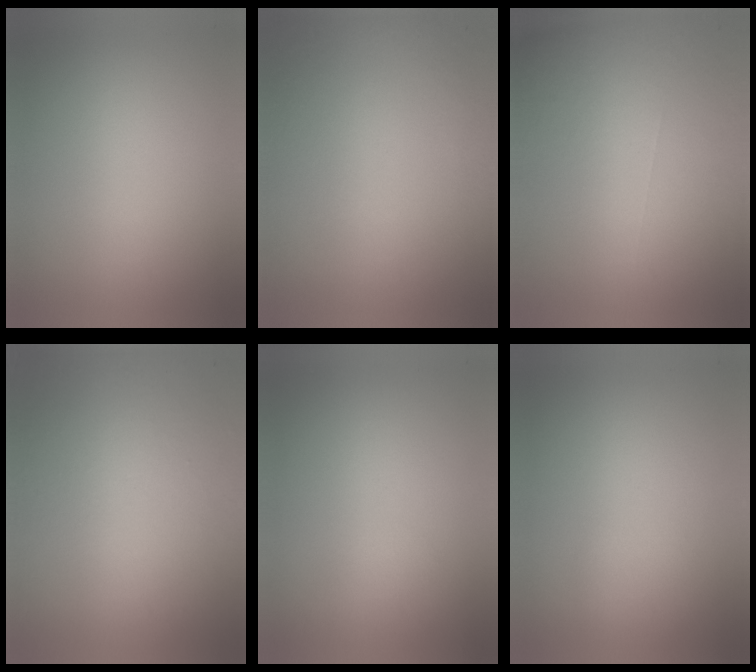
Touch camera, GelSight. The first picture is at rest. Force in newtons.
{"total": 8.1}
{"total": 5.6}
{"total": 8.2}
{"total": 1.3}
{"total": 1.1}